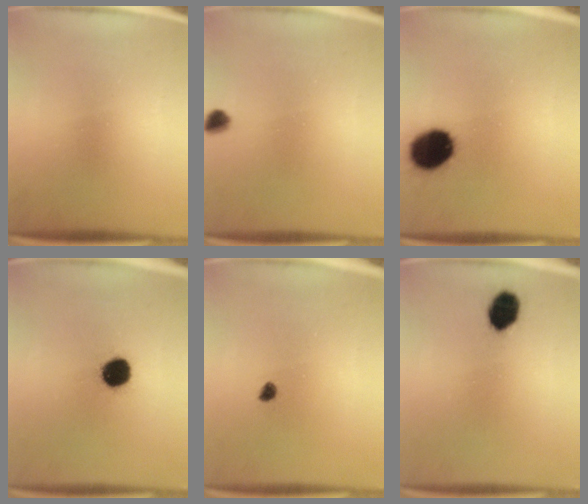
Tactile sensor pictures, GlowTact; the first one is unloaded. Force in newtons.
{"total": 2.4}
{"total": 13.5}
{"total": 8.5}
{"total": 1.3}
{"total": 6.4}